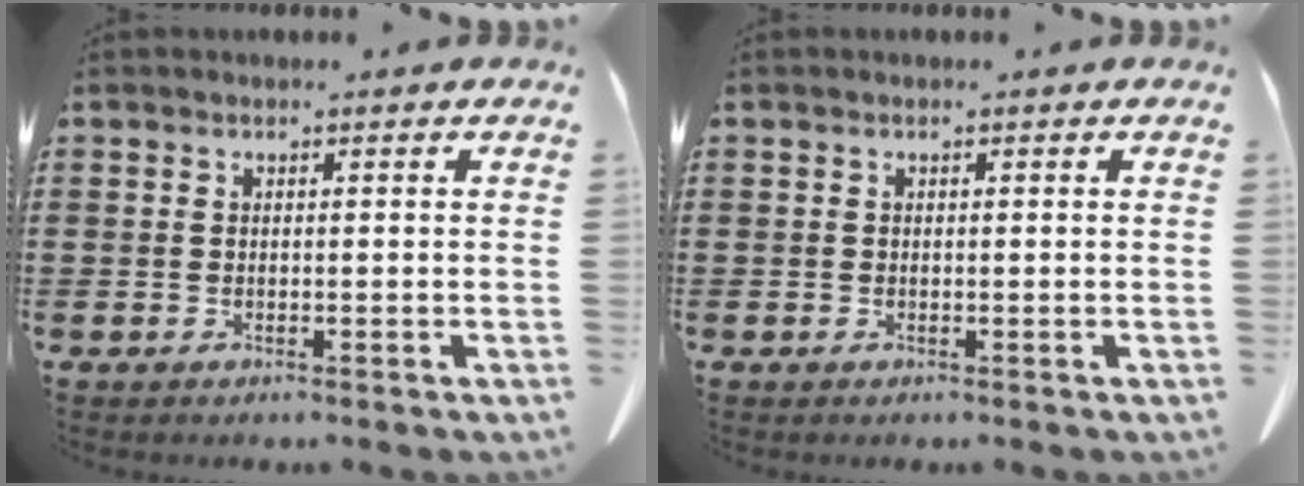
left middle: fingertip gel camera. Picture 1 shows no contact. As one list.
[{"total": 0.0}]